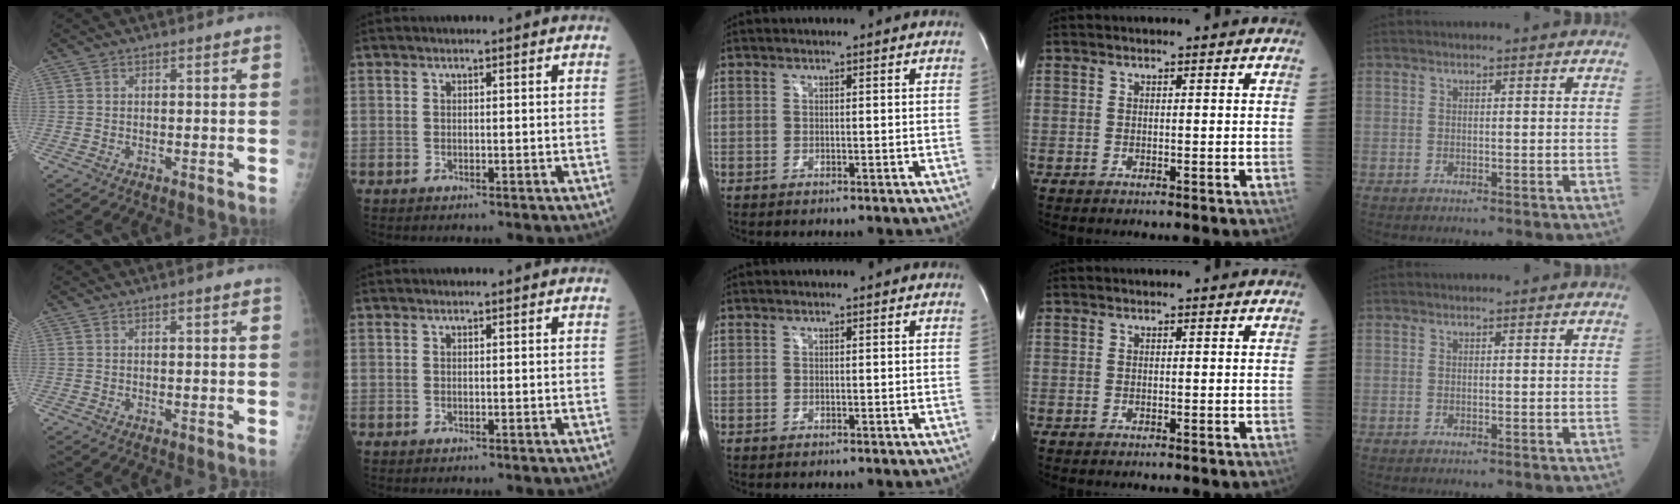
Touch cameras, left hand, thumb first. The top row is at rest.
{"thumb": {"total": 0.5, "force": [0.3, 0.0, 0.5], "torque": [-0.008, 0.001, 0.003]}}